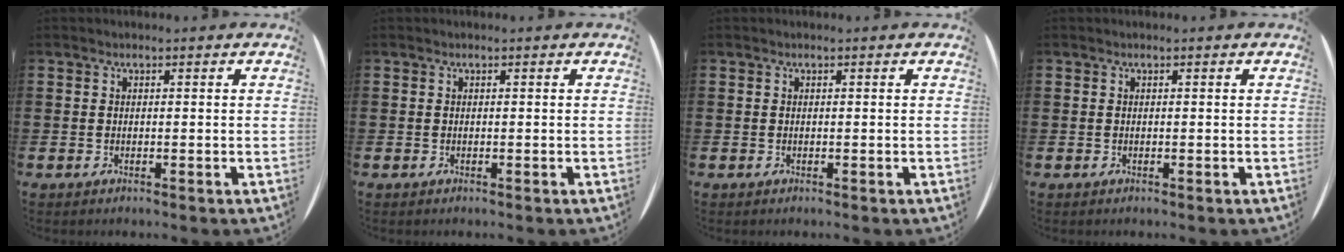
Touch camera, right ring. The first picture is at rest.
{"total": 0.0}
{"total": 0.0}
{"total": 0.0}